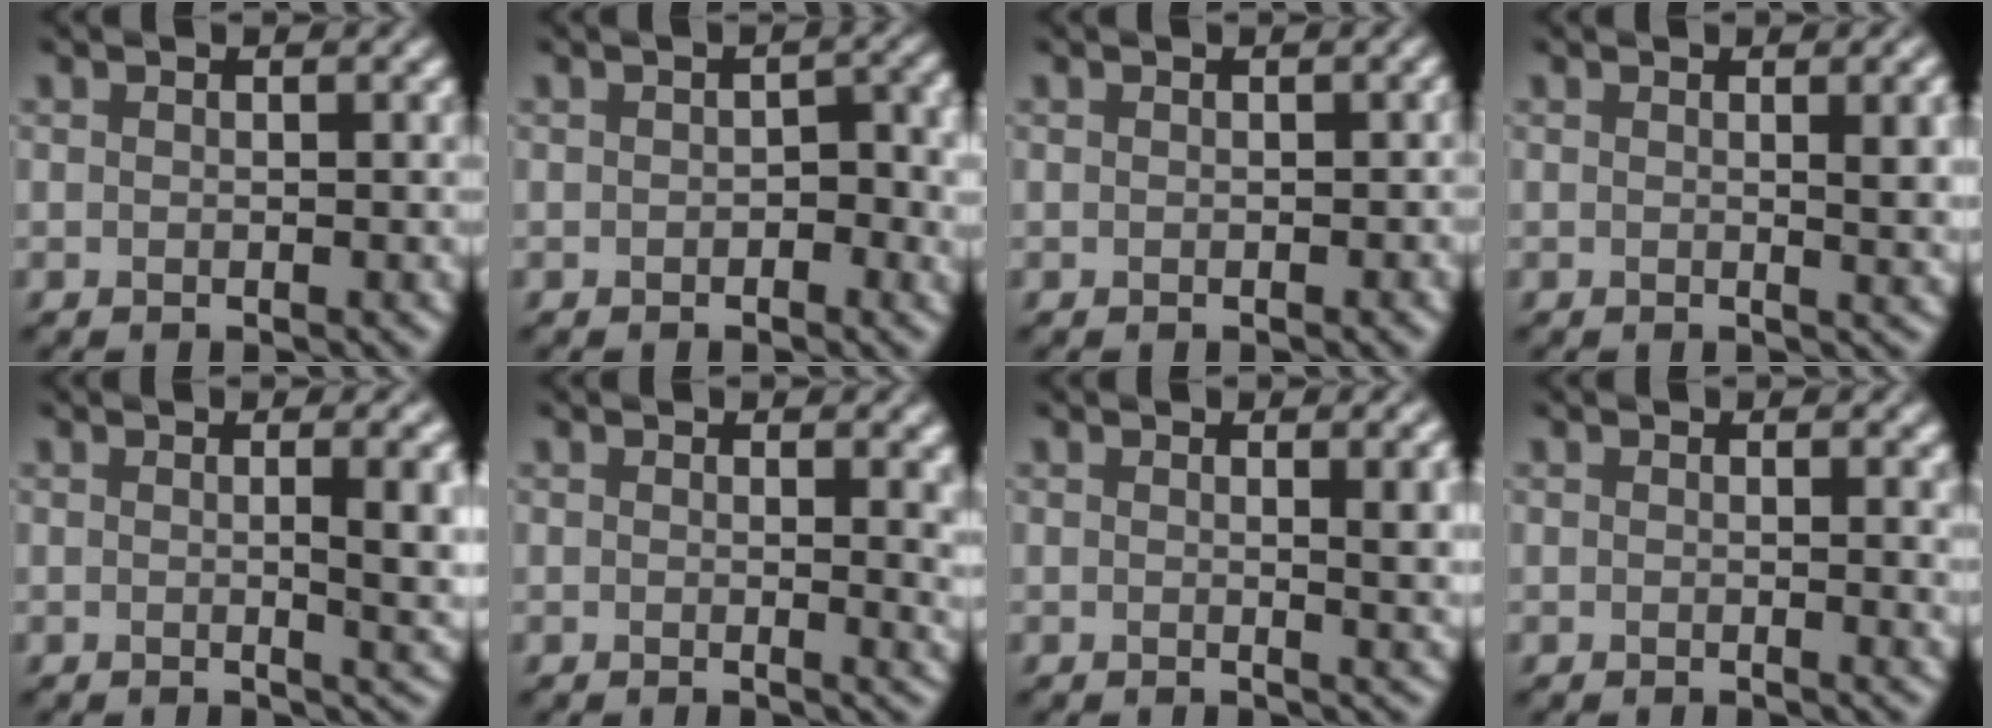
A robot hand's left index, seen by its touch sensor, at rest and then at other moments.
{"total": 2.6, "force": [-0.4, 1.5, 2.1], "torque": [-0.025, -0.004, -0.007]}
{"total": 0.0}
{"total": 3.7, "force": [0.6, 1.1, 3.5], "torque": [-0.034, 0.005, 0.007]}
{"total": 5.5, "force": [0.4, 1.7, 5.3], "torque": [-0.056, -0.003, 0.006]}
{"total": 2.9, "force": [0.7, 1.1, 2.7], "torque": [-0.020, -0.001, 0.008]}
{"total": 4.4, "force": [0.8, 1.4, 4.1], "torque": [-0.036, 0.004, 0.008]}
{"total": 1.2, "force": [0.3, 0.3, 1.2], "torque": [-0.010, -0.001, 0.001]}